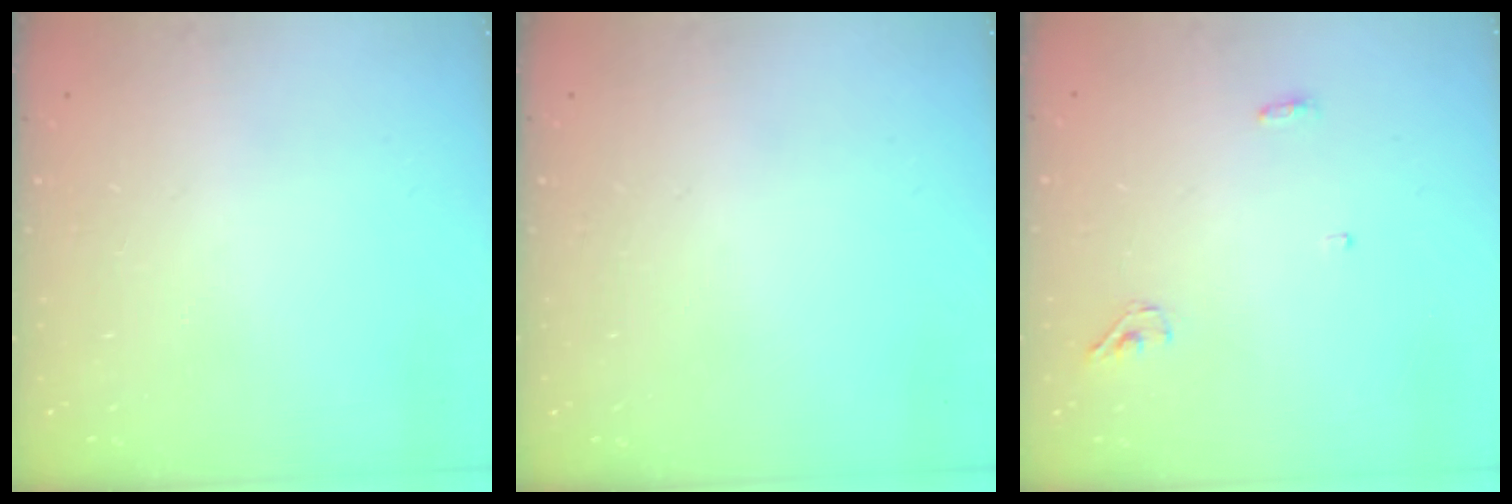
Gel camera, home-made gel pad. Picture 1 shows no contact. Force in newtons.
{"total": 0.0}
{"total": 3.4, "press": 3.3, "slide": 1.0}